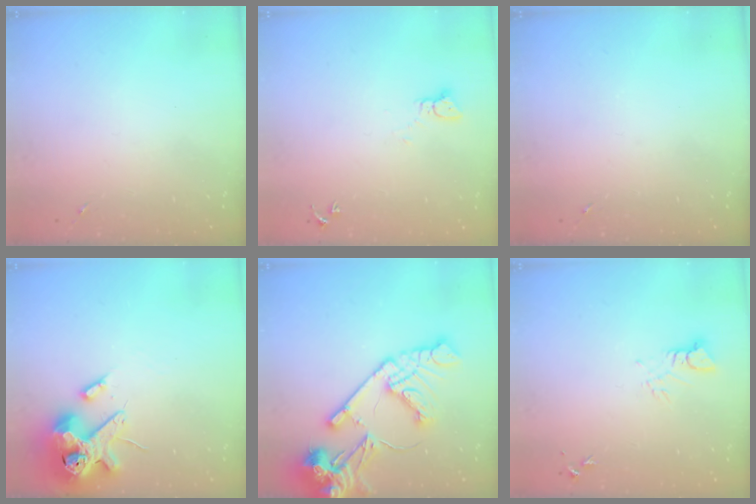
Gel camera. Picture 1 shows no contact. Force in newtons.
{"total": 2.2, "press": 2.2, "slide": 0.2}
{"total": 0.0}
{"total": 14.2, "press": 14.0, "slide": 2.3}
{"total": 20.6, "press": 20.5, "slide": 2.7}
{"total": 3.5, "press": 3.5, "slide": 0.2}